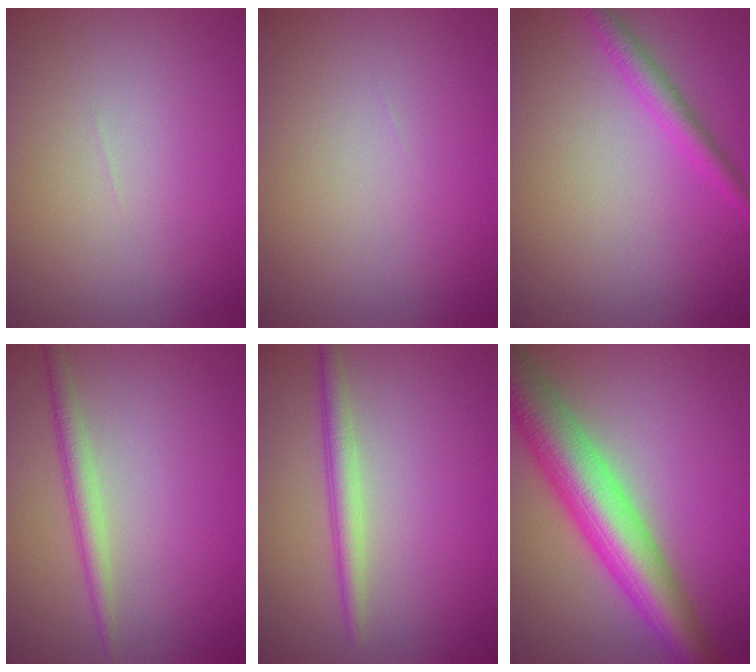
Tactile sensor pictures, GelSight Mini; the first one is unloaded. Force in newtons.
{"total": 0.0}
{"total": 2.2, "press": 2.2, "slide": 0.1}
{"total": 2.2, "press": 2.2, "slide": 0.0}
{"total": 2.4, "press": 2.4, "slide": 0.1}
{"total": 9.9, "press": 9.9, "slide": 0.4}